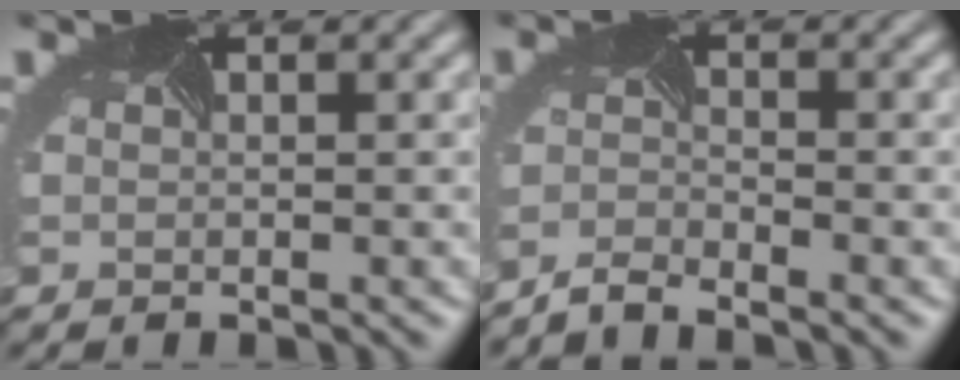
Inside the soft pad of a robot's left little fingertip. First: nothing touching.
{"total": 3.1, "force": [-3.0, -0.6, -0.6], "torque": [0.001, -0.012, -0.063]}